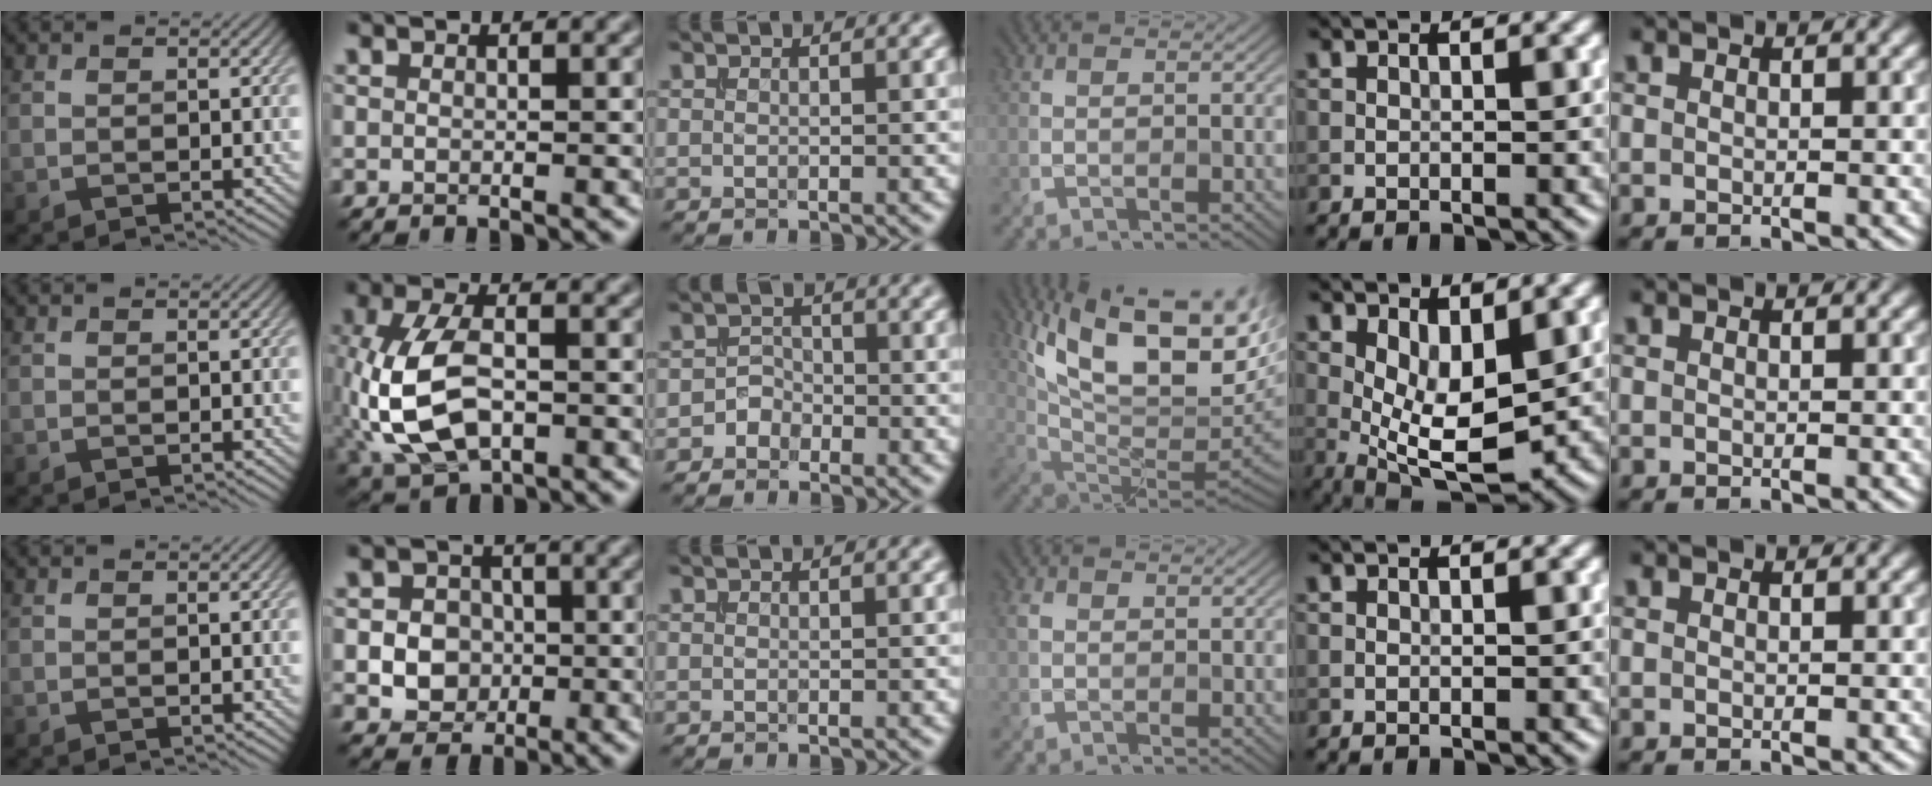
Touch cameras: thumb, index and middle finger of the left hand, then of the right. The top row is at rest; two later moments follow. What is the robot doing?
{"motion": "insert", "object": "drawer"}